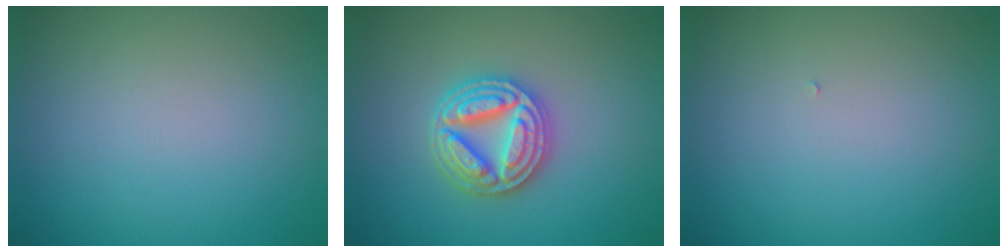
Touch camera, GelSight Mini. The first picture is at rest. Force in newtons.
{"total": 5.0, "press": 4.9, "slide": 0.9}
{"total": 0.0}